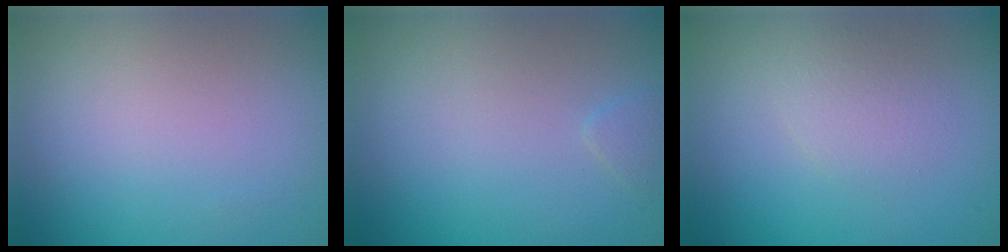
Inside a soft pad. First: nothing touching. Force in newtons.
{"total": 0.6, "press": 0.6, "slide": 0.1}
{"total": 1.7, "press": 1.7, "slide": 0.0}